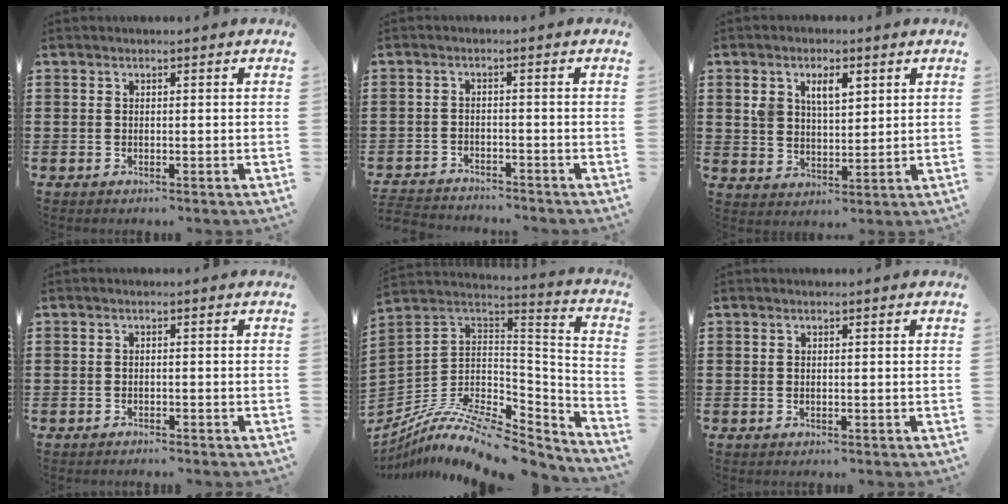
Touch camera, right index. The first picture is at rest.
{"total": 2.6, "force": [-2.6, 0.1, -0.3], "torque": [-0.002, 0.000, -0.057]}
{"total": 5.1, "force": [2.3, 3.1, 3.4], "torque": [-0.070, 0.009, 0.039]}
{"total": 0.8, "force": [-0.8, 0.0, 0.0], "torque": [-0.002, 0.001, -0.018]}
{"total": 11.6, "force": [-8.5, 3.8, 6.8], "torque": [-0.132, 0.008, -0.161]}
{"total": 0.0}